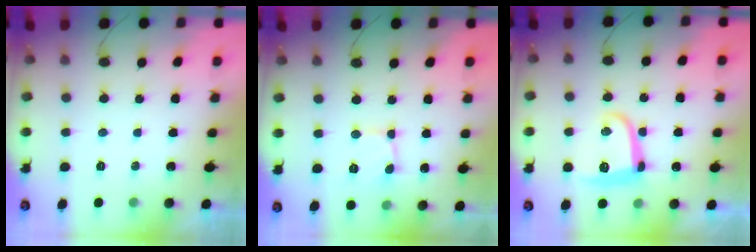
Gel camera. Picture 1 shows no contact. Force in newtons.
{"total": 2.2, "press": 2.2, "slide": 0.1}
{"total": 10.5, "press": 10.5, "slide": 0.7}